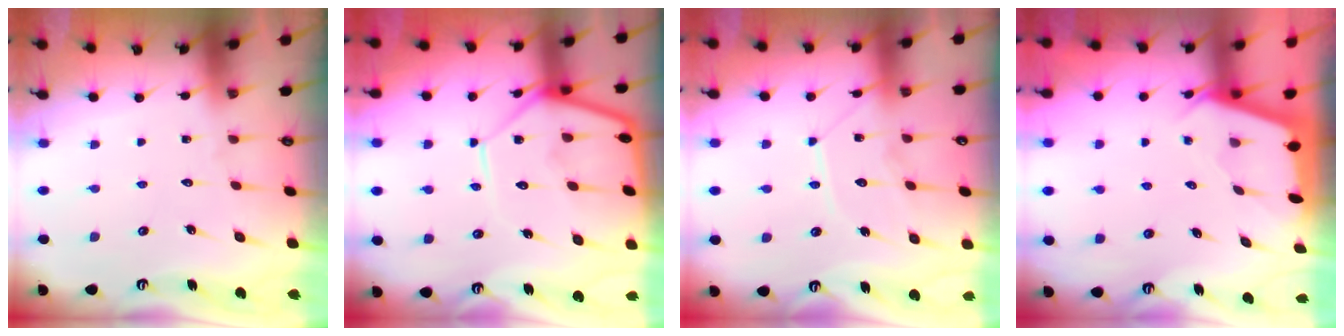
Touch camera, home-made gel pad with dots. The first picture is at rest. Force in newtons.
{"total": 12.5, "press": 12.4, "slide": 1.2}
{"total": 10.3, "press": 10.3, "slide": 0.6}
{"total": 2.0, "press": 2.0, "slide": 0.3}